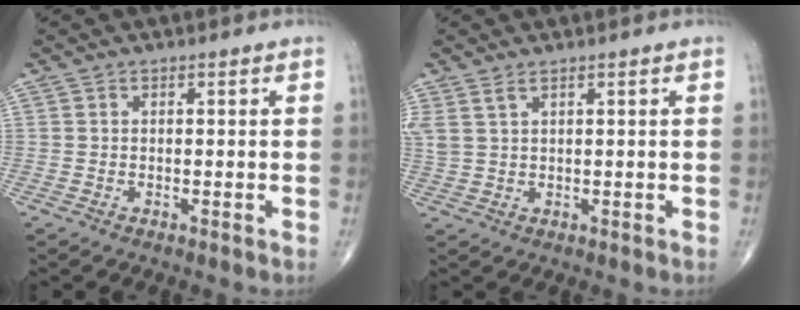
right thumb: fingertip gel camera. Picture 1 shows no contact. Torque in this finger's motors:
{"motor_torque": [-0.24, 0.19, 0.34, 0.46, 0.14]}